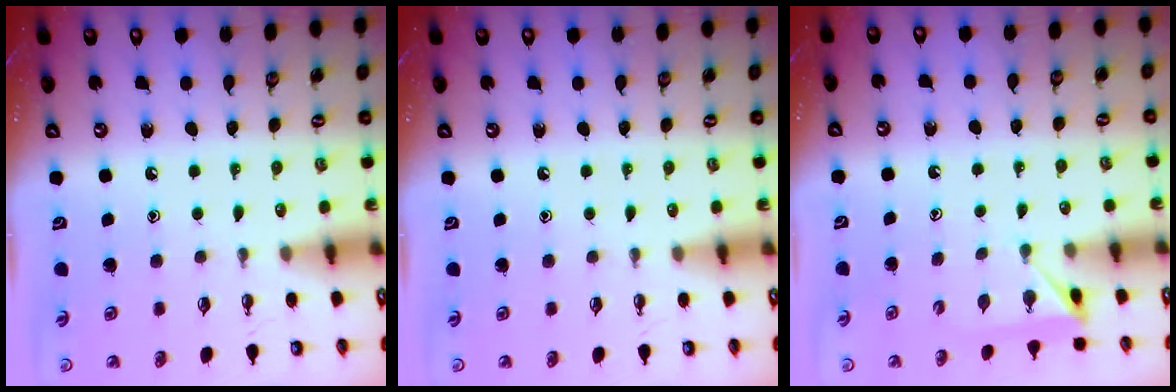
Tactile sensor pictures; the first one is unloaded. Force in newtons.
{"total": 0.0}
{"total": 2.8, "press": 2.8, "slide": 0.5}